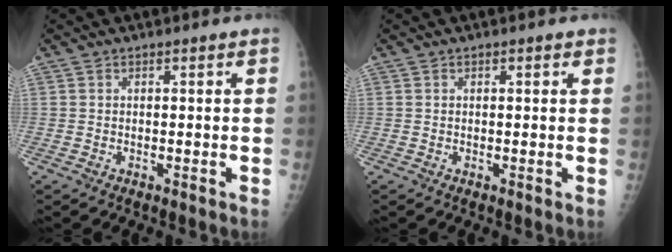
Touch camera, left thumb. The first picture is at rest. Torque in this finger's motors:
{"motor_torque": [-0.28, -0.12, -0.29, -0.31, 0.04]}